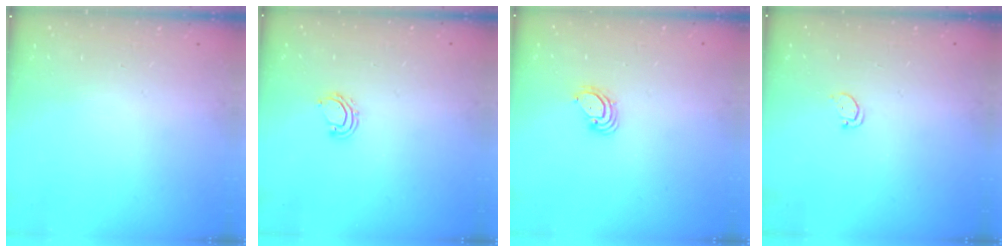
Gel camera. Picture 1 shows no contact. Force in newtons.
{"total": 4.5, "press": 4.4, "slide": 0.4}
{"total": 3.9, "press": 3.9, "slide": 0.1}
{"total": 1.7, "press": 1.7, "slide": 0.2}